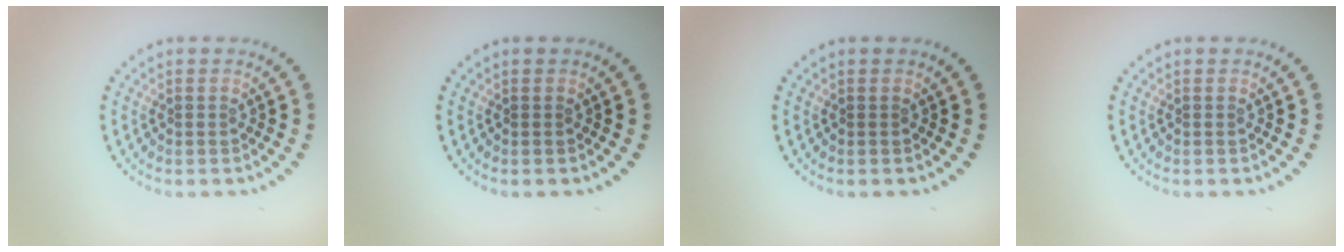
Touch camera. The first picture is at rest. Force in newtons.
{"total": 0.0}
{"total": 0.0}
{"total": 0.0}